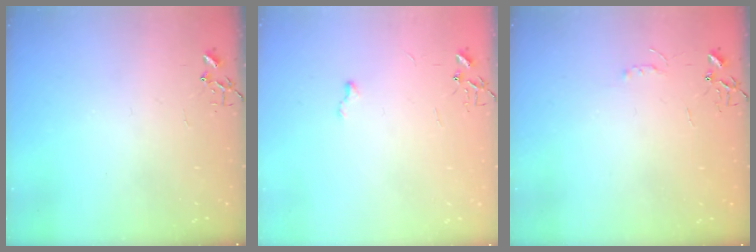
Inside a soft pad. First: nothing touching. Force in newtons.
{"total": 4.6, "press": 4.6, "slide": 0.3}
{"total": 3.6, "press": 3.6, "slide": 0.6}